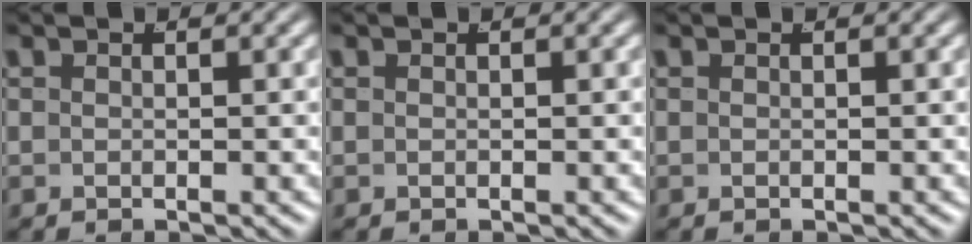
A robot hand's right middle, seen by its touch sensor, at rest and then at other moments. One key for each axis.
{"total": 0.0}
{"total": 0.0}